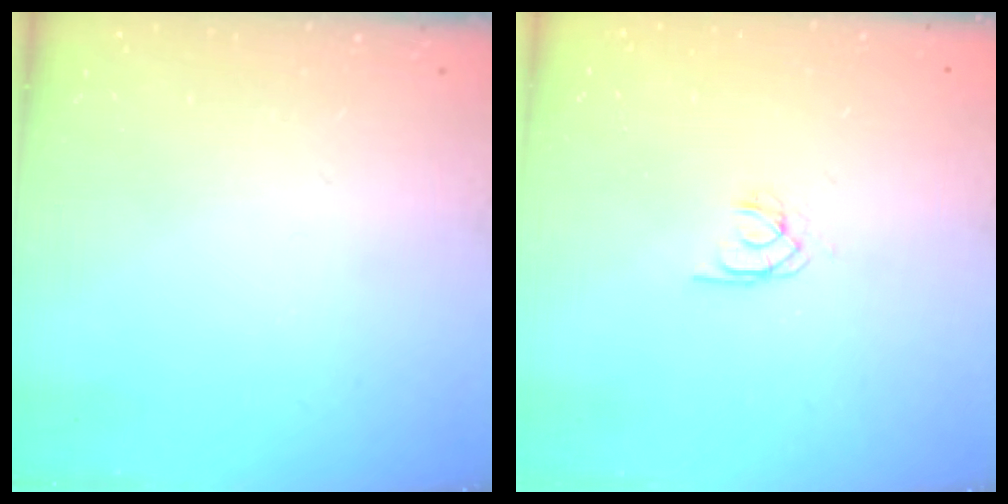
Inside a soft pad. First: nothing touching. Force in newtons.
{"total": 1.9, "press": 1.9, "slide": 0.2}